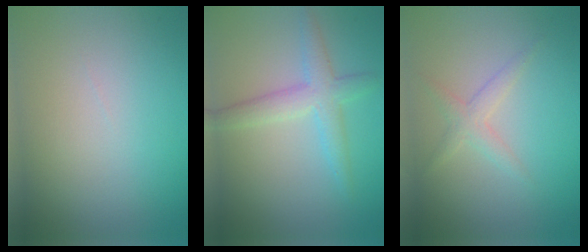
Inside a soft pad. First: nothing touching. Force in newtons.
{"total": 3.2, "press": 3.2, "slide": 0.1}
{"total": 1.7, "press": 1.7, "slide": 0.1}